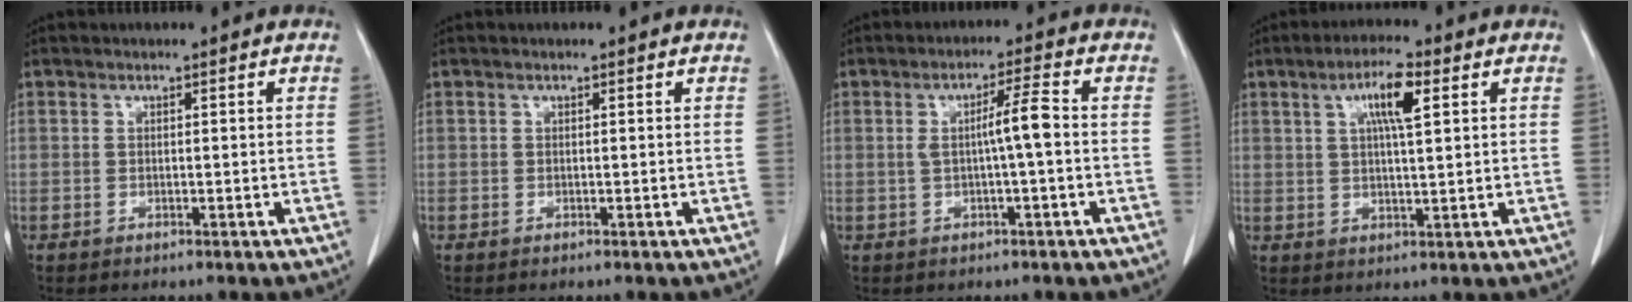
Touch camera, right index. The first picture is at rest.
{"total": 0.0}
{"total": 5.0, "force": [-0.2, 0.2, 5.0], "torque": [-0.089, 0.014, -0.001]}
{"total": 7.1, "force": [2.7, 1.5, 6.4], "torque": [-0.118, 0.009, 0.048]}